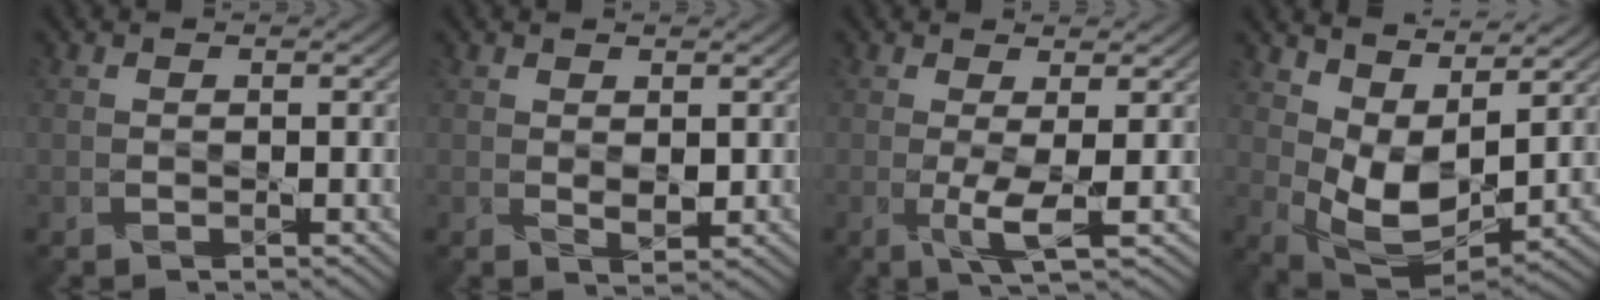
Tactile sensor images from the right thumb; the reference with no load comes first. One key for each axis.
{"total": 1.5, "fx": 0.5, "fy": 0.9, "fz": 1.2, "tx": -0.026, "ty": -0.006, "tz": 0.012}
{"total": 2.9, "fx": -0.2, "fy": 0.0, "fz": 2.9, "tx": -0.062, "ty": -0.001, "tz": -0.008}
{"total": 8.9, "fx": 4.9, "fy": 4.2, "fz": 6.1, "tx": -0.134, "ty": -0.003, "tz": 0.094}